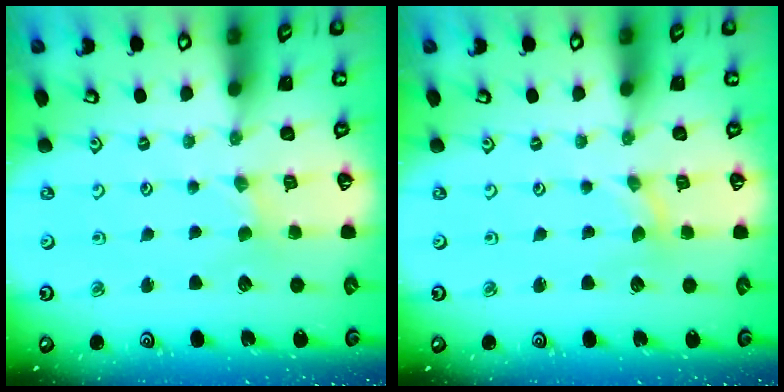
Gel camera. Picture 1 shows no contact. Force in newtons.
{"total": 0.0}